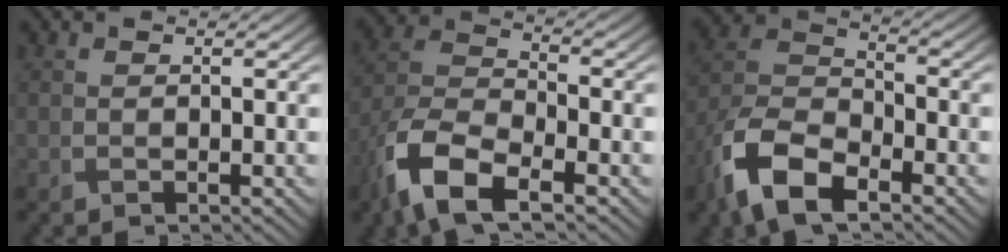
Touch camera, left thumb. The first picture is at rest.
{"total": 10.1, "force": [-6.1, 4.3, 6.9], "torque": [-0.153, -0.014, -0.135]}
{"total": 11.1, "force": [-6.7, 5.2, 7.1], "torque": [-0.159, -0.016, -0.144]}